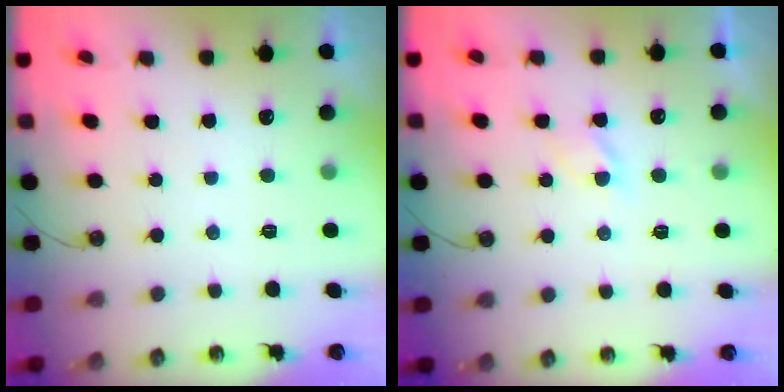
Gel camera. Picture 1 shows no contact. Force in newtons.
{"total": 2.9, "press": 2.8, "slide": 0.6}